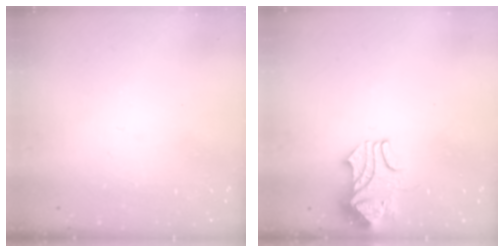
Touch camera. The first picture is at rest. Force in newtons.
{"total": 2.4, "press": 2.2, "slide": 1.0}